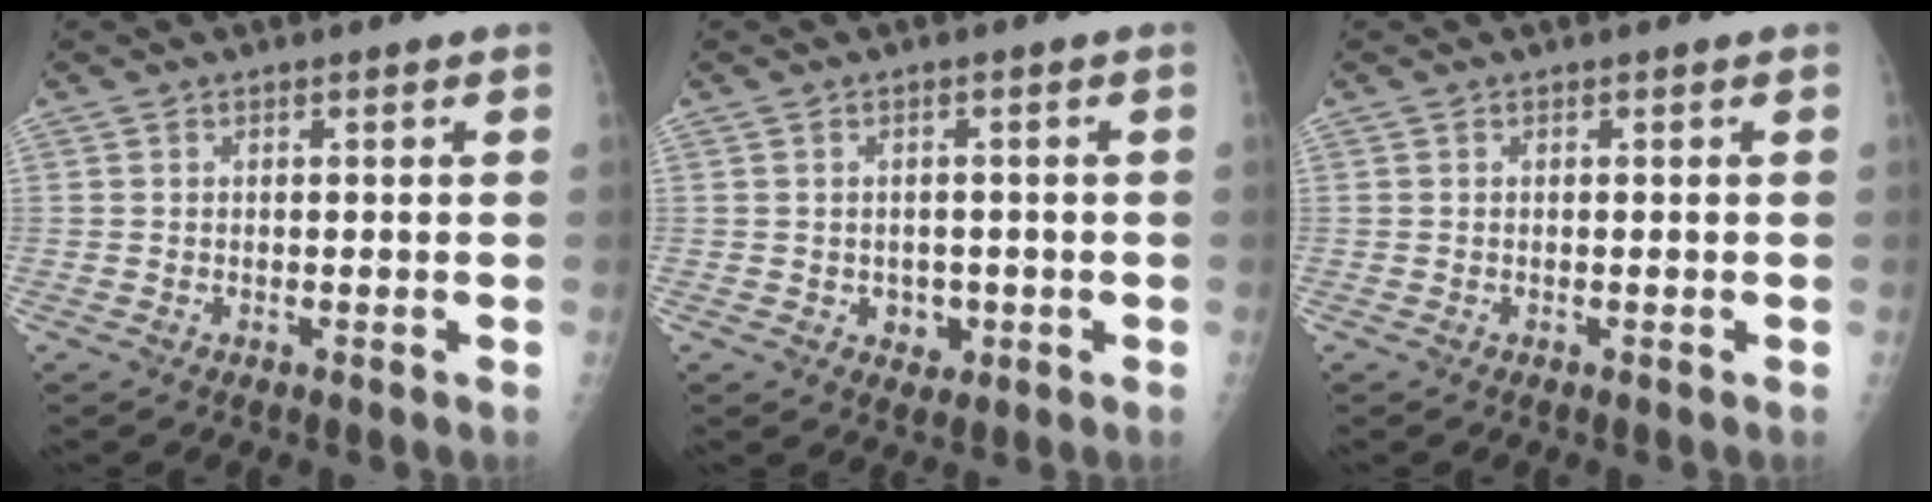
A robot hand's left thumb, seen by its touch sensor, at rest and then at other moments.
{"total": 3.3, "force": [-0.7, 2.8, 1.6], "torque": [-0.005, 0.003, -0.003]}
{"total": 0.0}